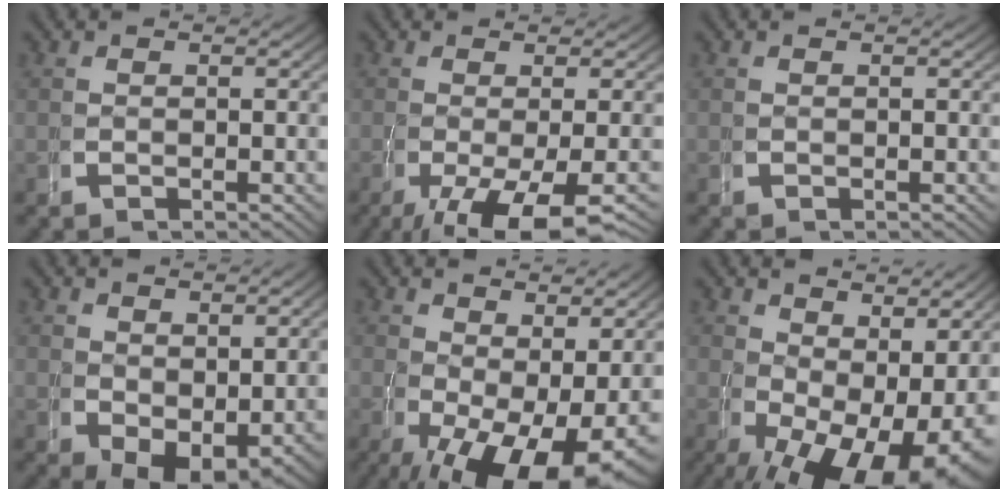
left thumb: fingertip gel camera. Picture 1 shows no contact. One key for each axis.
{"total": 6.7, "fx": -3.1, "fy": 2.5, "fz": 5.4, "tx": -0.101, "ty": -0.028, "tz": -0.026}
{"total": 0.7, "fx": 0.3, "fy": -0.6, "fz": -0.2, "tx": 0.009, "ty": -0.001, "tz": 0.007}
{"total": 4.5, "fx": -0.3, "fy": 3.1, "fz": 3.2, "tx": -0.050, "ty": -0.033, "tz": 0.020}
{"total": 8.9, "fx": -2.0, "fy": 5.1, "fz": 7.0, "tx": -0.103, "ty": -0.048, "tz": -0.001}
{"total": 10.5, "fx": -2.2, "fy": 6.4, "fz": 8.0, "tx": -0.120, "ty": -0.059, "tz": 0.001}